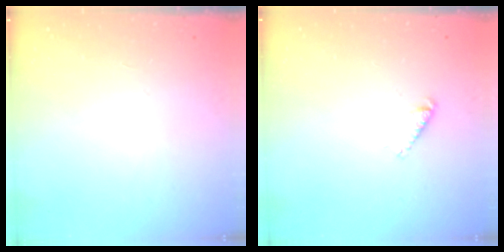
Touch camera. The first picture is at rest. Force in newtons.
{"total": 2.6, "press": 2.6, "slide": 0.5}